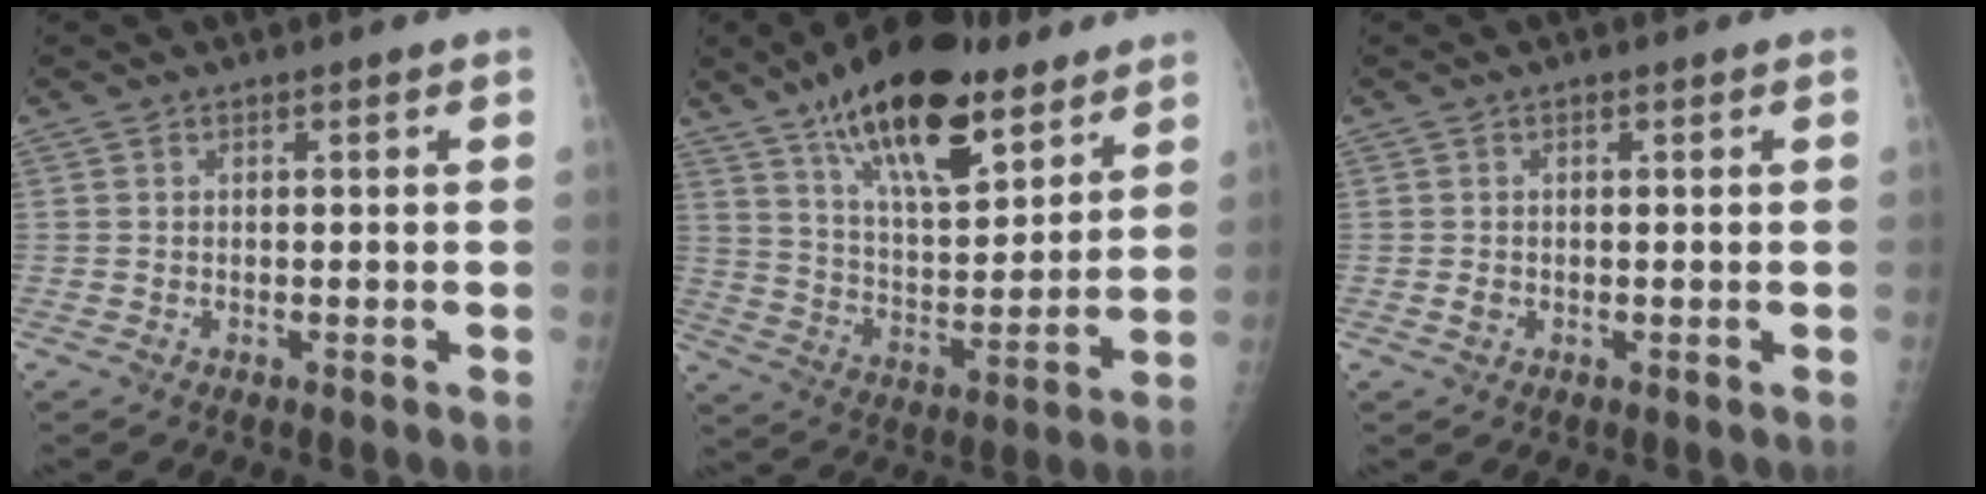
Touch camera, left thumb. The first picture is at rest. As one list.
[{"total": 21.5, "force": [14.0, 8.1, 14.2], "torque": [-0.204, -0.062, 0.236]}, {"total": 1.1, "force": [-0.2, 1.0, 0.6], "torque": [-0.006, 0.001, -0.001]}]